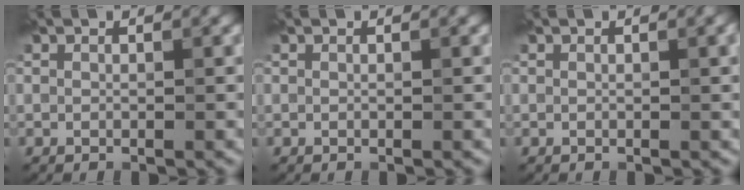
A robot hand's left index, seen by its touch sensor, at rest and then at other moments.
{"total": 0.0}
{"total": 1.2, "force": [0.2, 0.3, 1.2], "torque": [-0.010, 0.003, 0.000]}